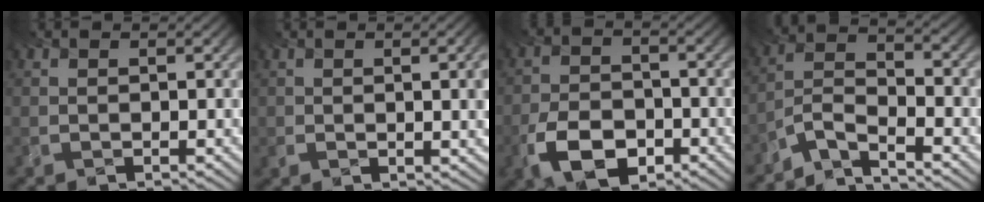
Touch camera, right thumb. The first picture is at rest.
{"total": 5.4, "force": [0.9, 1.5, 5.1], "torque": [-0.061, 0.015, 0.008]}
{"total": 7.5, "force": [-5.1, 4.2, 3.7], "torque": [-0.073, -0.022, -0.098]}
{"total": 5.7, "force": [-5.6, 0.2, 1.3], "torque": [-0.022, -0.001, -0.126]}